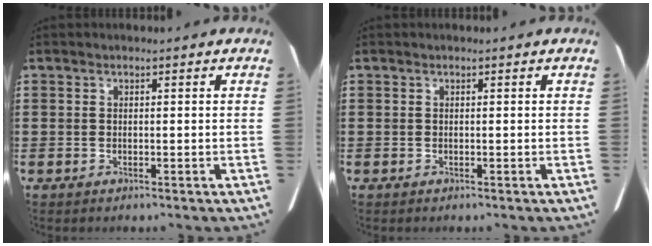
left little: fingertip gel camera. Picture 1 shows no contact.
{"total": 0.0}